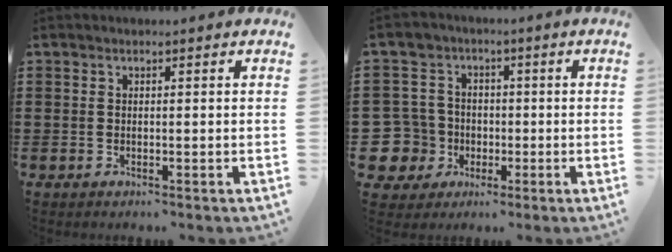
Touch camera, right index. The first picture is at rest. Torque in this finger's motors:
{"motor_torque": [1.03, 1.11, 0.10, -0.01]}